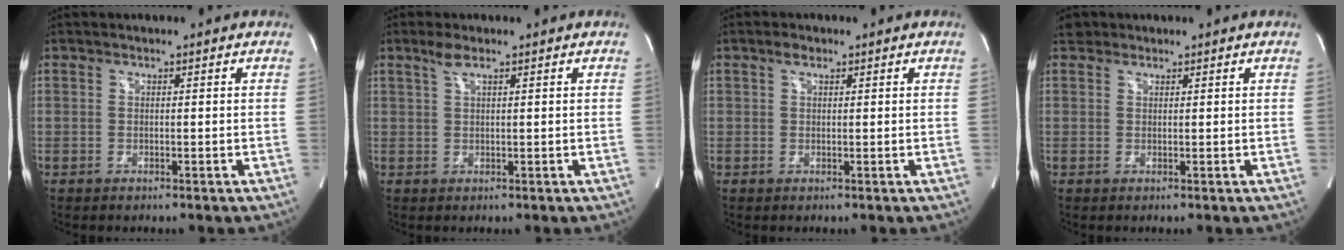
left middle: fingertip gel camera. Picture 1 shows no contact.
{"total": 2.1, "force": [1.5, 0.2, 1.5], "torque": [-0.039, 0.006, 0.032]}
{"total": 1.4, "force": [0.9, 0.6, 0.8], "torque": [-0.018, 0.008, 0.014]}
{"total": 1.5, "force": [1.1, 1.0, 0.0], "torque": [0.001, 0.014, 0.015]}